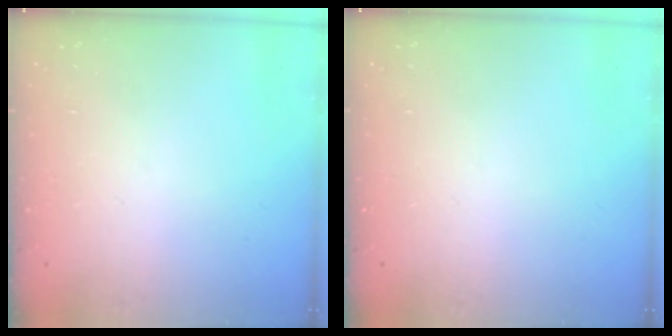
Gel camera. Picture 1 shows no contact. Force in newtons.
{"total": 0.0}